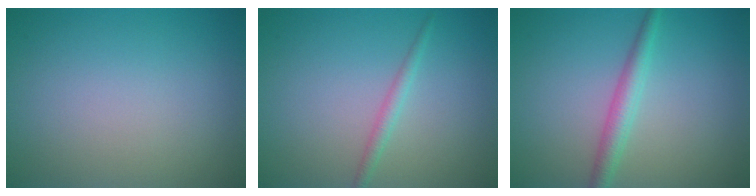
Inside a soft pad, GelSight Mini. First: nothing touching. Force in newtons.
{"total": 1.3, "press": 1.3, "slide": 0.0}
{"total": 2.4, "press": 2.4, "slide": 0.0}